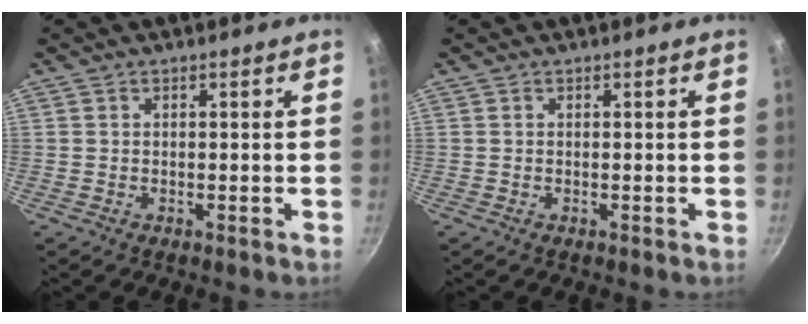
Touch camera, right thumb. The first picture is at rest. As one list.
[{"total": 0.0}]